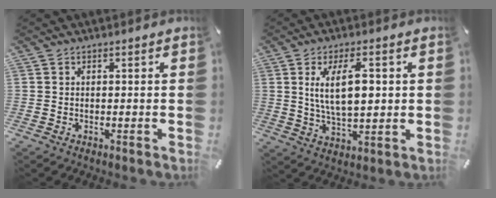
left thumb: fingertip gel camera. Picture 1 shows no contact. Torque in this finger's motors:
{"motor_torque": [1.66, 1.61, 1.04, -0.61, 0.13]}